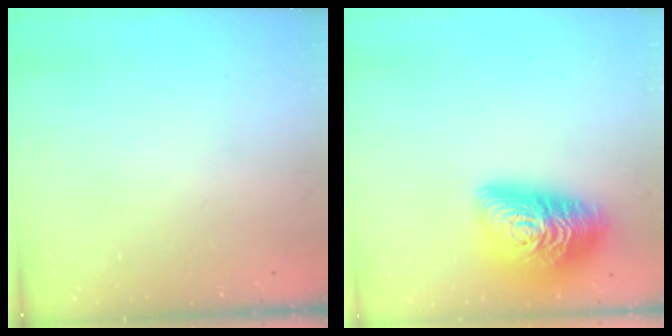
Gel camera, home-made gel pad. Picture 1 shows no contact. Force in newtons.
{"total": 23.6, "press": 23.6, "slide": 0.9}